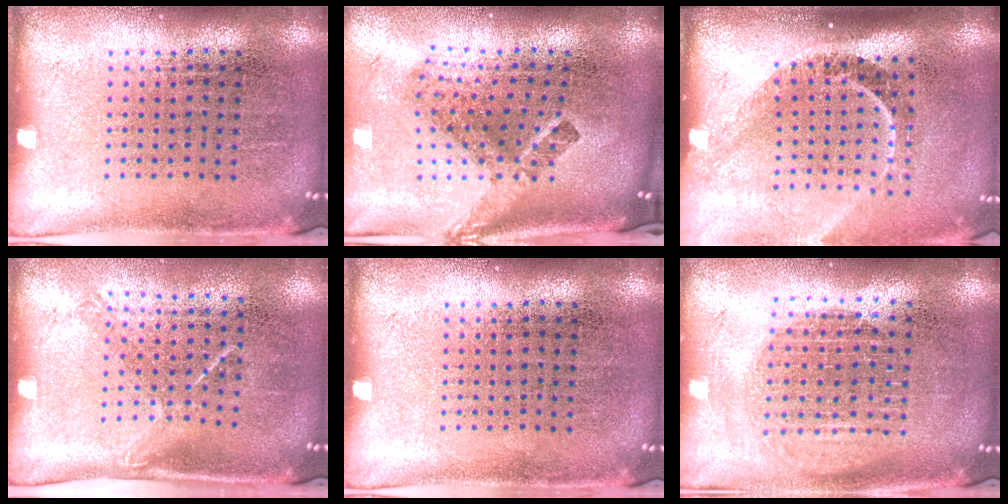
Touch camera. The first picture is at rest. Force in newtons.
{"total": 2.7, "press": 1.7, "slide": 2.1}
{"total": 2.3, "press": 1.6, "slide": 1.6}
{"total": 1.4, "press": 1.0, "slide": 1.0}
{"total": 0.0}
{"total": 1.6, "press": 1.3, "slide": 0.9}